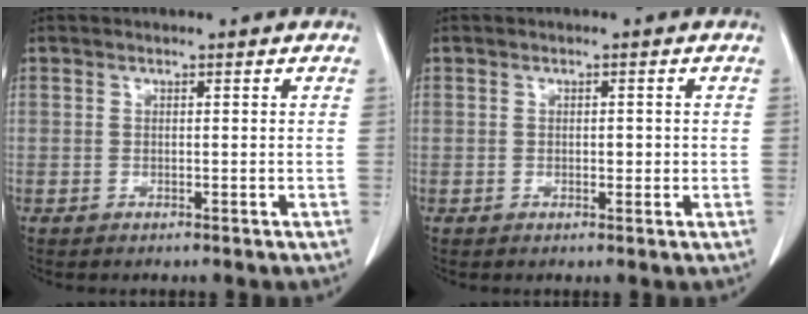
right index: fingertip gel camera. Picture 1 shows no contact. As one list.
[{"total": 1.4, "force": [0.0, 0.8, 1.2], "torque": [-0.017, 0.001, 0.002]}]